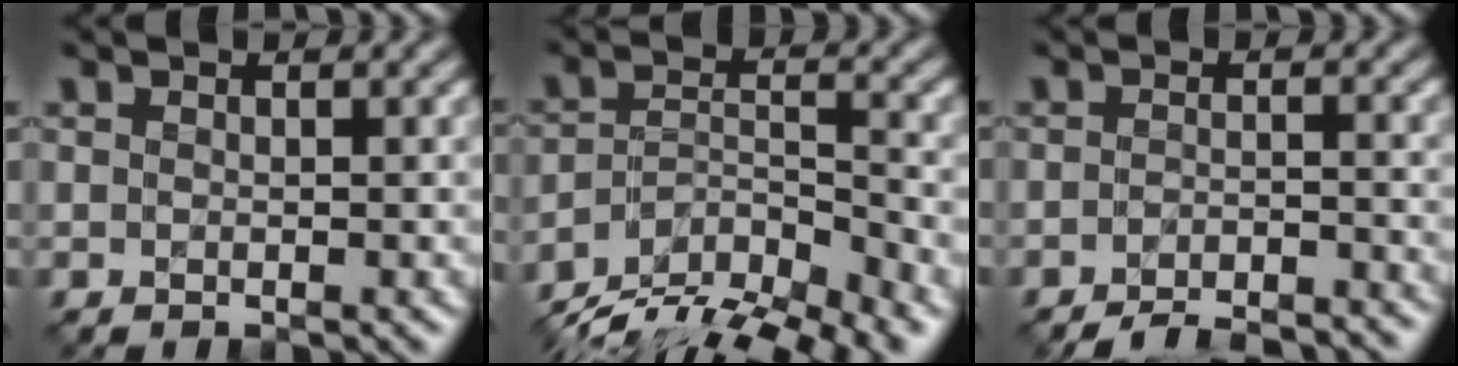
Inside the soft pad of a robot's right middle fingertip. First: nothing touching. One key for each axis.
{"total": 10.9, "fx": -9.0, "fy": 3.7, "fz": 4.9, "tx": -0.085, "ty": -0.007, "tz": -0.140}
{"total": 4.7, "fx": -4.3, "fy": 0.9, "fz": 1.7, "tx": -0.025, "ty": -0.003, "tz": -0.065}